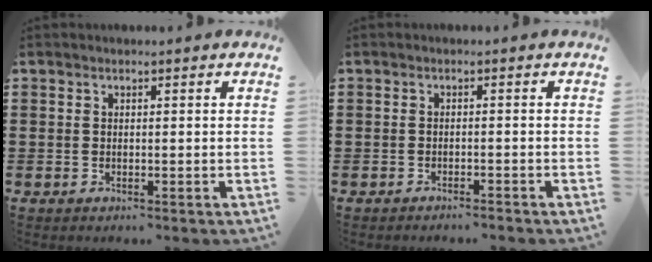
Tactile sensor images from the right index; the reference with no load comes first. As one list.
[{"total": 1.1, "force": [-1.1, -0.1, 0.1], "torque": [-0.005, 0.003, -0.022]}]